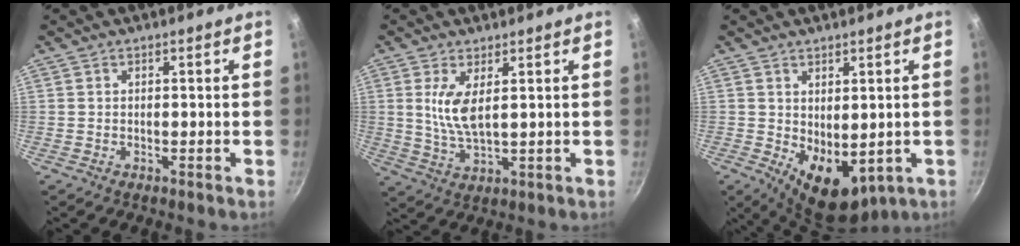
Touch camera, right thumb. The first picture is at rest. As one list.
[{"total": 6.6, "force": [1.8, 2.4, 5.8], "torque": [-0.118, -0.017, 0.042]}, {"total": 9.2, "force": [-0.3, 5.7, 7.2], "torque": [-0.085, -0.021, 0.017]}]